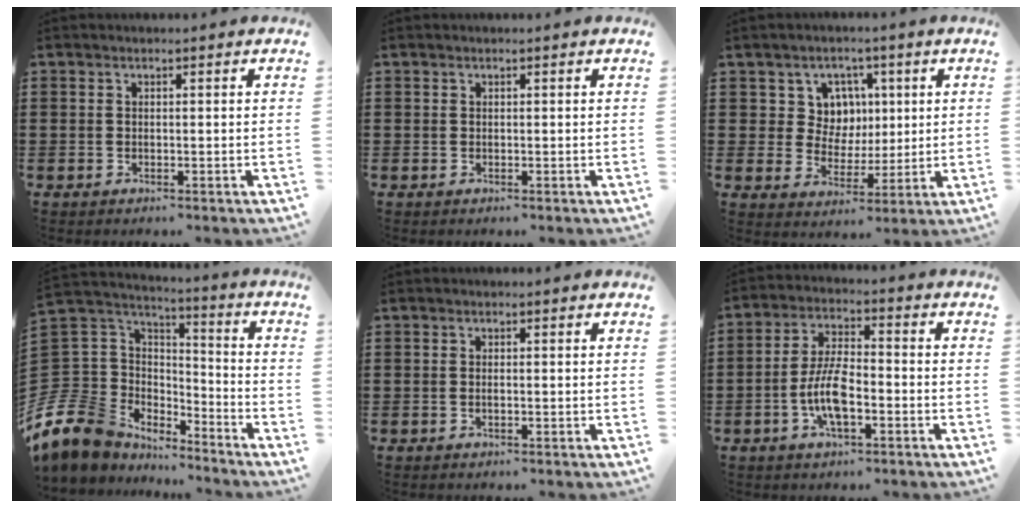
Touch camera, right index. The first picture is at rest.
{"total": 0.0}
{"total": 6.7, "force": [1.8, 6.1, 2.2], "torque": [-0.066, 0.015, 0.032]}
{"total": 11.1, "force": [-7.5, 7.8, 2.4], "torque": [-0.105, -0.001, -0.145]}
{"total": 0.6, "force": [-0.2, 0.1, 0.6], "torque": [-0.011, -0.004, -0.002]}
{"total": 8.0, "force": [-2.5, 2.9, 7.0], "torque": [-0.165, -0.008, -0.056]}